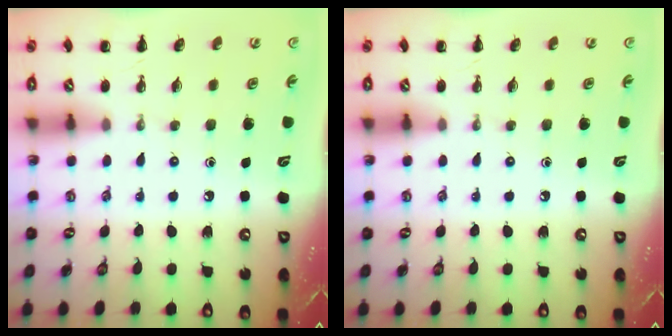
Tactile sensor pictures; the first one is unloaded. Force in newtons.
{"total": 0.0}